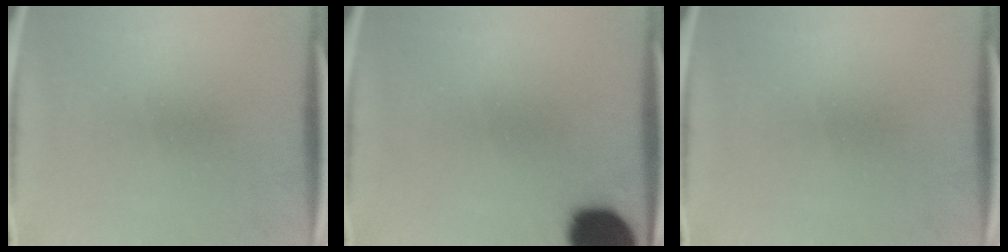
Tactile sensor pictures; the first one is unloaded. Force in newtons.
{"total": 17.2}
{"total": 0.0}